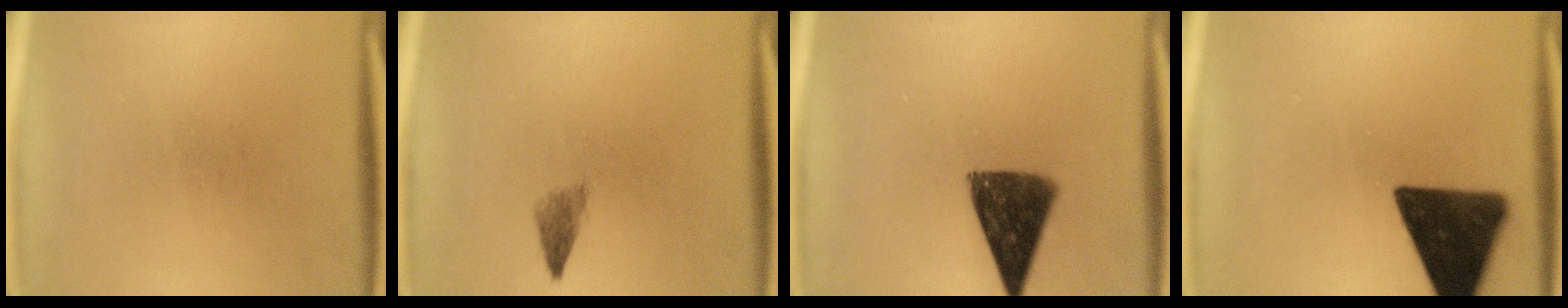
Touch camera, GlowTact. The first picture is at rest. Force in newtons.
{"total": 1.9}
{"total": 10.9}
{"total": 15.9}